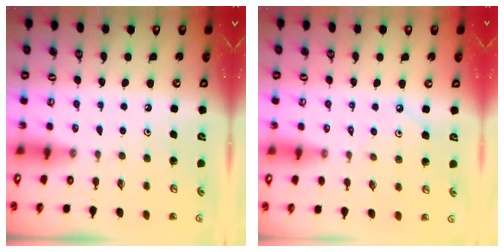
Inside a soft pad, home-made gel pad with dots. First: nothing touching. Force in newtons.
{"total": 1.7, "press": 1.7, "slide": 0.3}